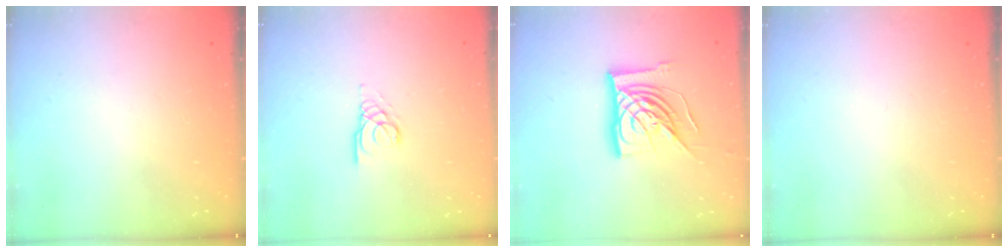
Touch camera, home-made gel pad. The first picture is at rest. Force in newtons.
{"total": 3.0, "press": 3.0, "slide": 0.1}
{"total": 18.6, "press": 18.5, "slide": 2.2}
{"total": 0.0}